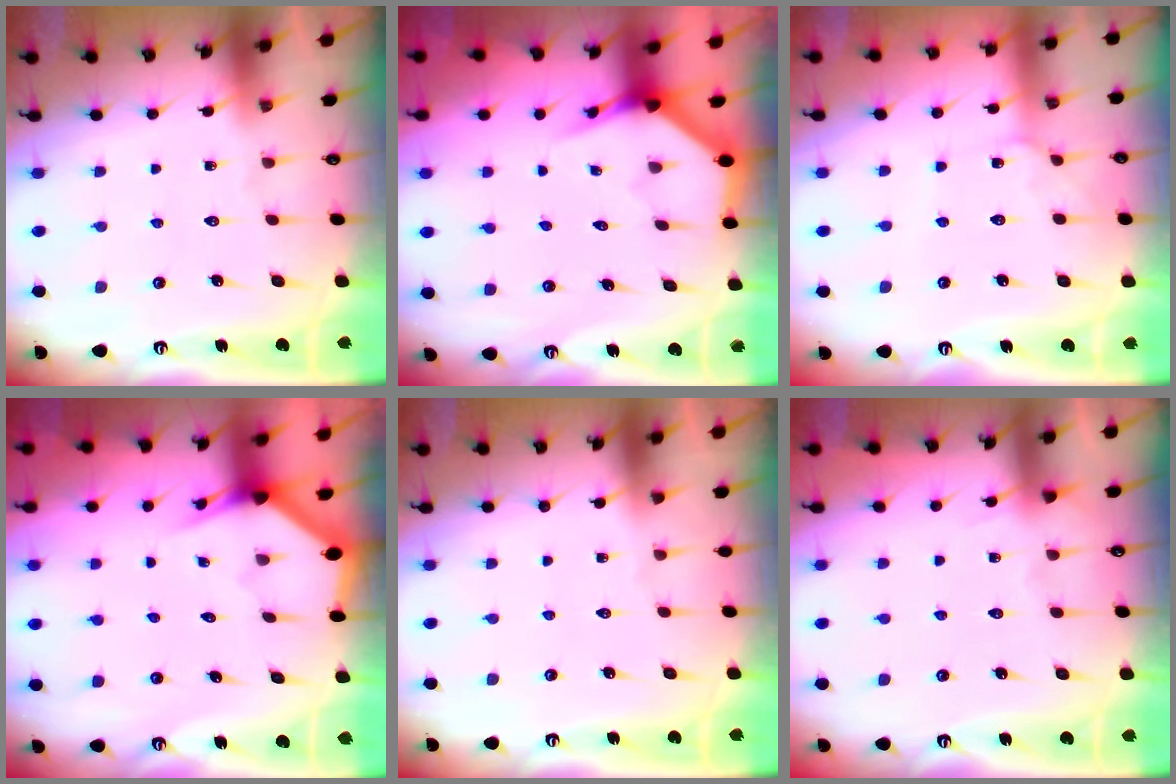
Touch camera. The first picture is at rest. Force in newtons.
{"total": 4.0, "press": 4.0, "slide": 0.2}
{"total": 3.9, "press": 3.8, "slide": 0.5}
{"total": 2.9, "press": 2.9, "slide": 0.1}
{"total": 0.0}
{"total": 3.8, "press": 3.7, "slide": 0.6}